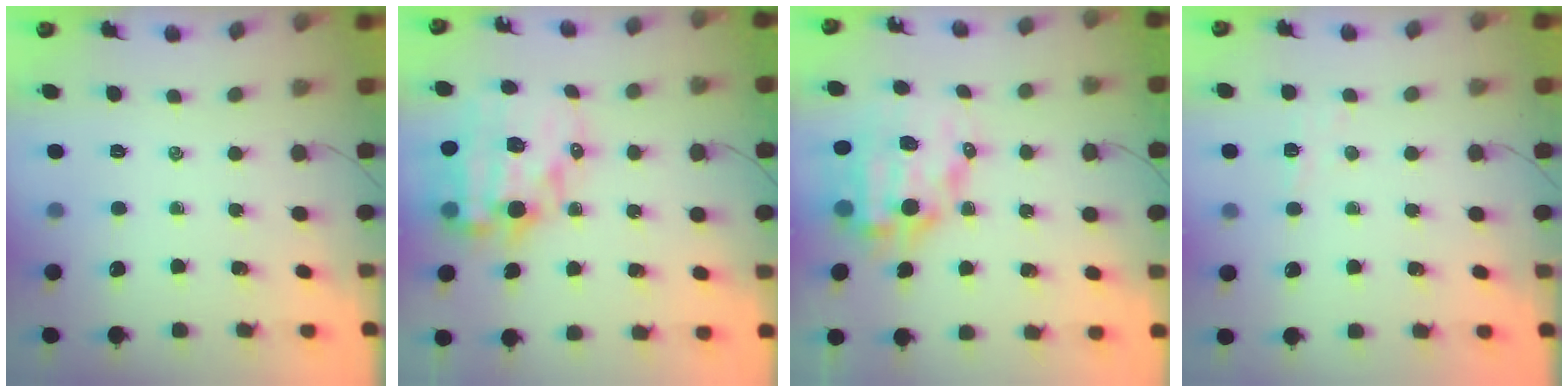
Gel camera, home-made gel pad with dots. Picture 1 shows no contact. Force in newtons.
{"total": 16.3, "press": 16.0, "slide": 3.5}
{"total": 12.3, "press": 11.9, "slide": 3.0}
{"total": 3.3, "press": 3.0, "slide": 1.2}